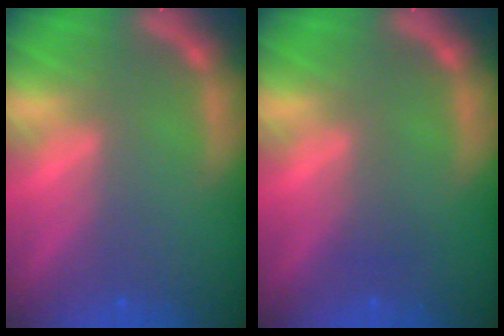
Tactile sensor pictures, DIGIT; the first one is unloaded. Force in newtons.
{"total": 1.0}